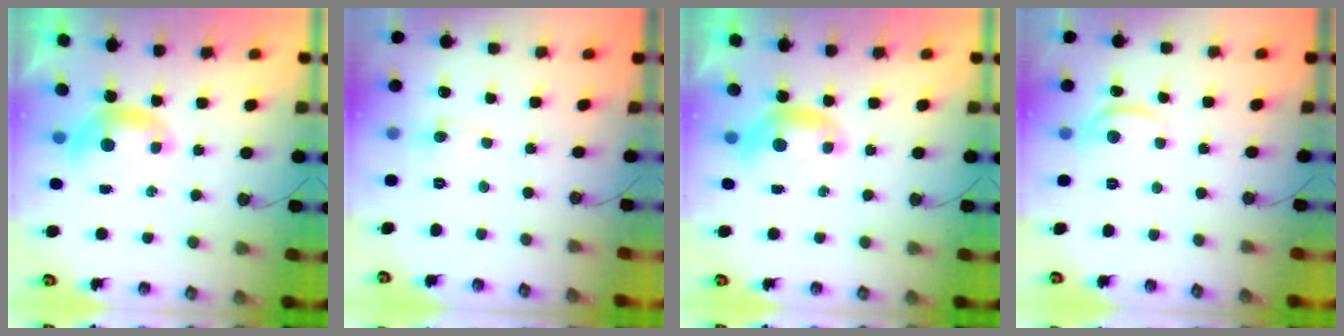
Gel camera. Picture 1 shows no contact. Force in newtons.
{"total": 0.6, "press": 0.5, "slide": 0.3}
{"total": 0.0}
{"total": 5.7, "press": 5.7, "slide": 0.5}